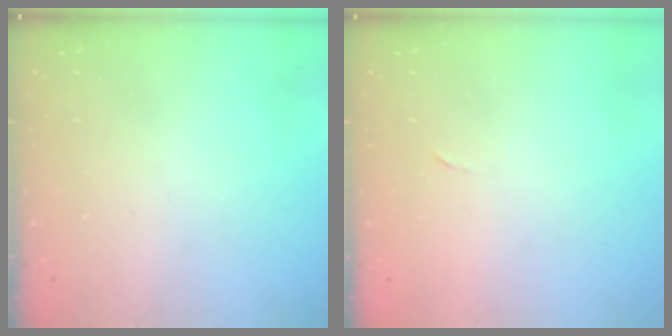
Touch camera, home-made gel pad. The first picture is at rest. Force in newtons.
{"total": 2.3, "press": 2.3, "slide": 0.4}